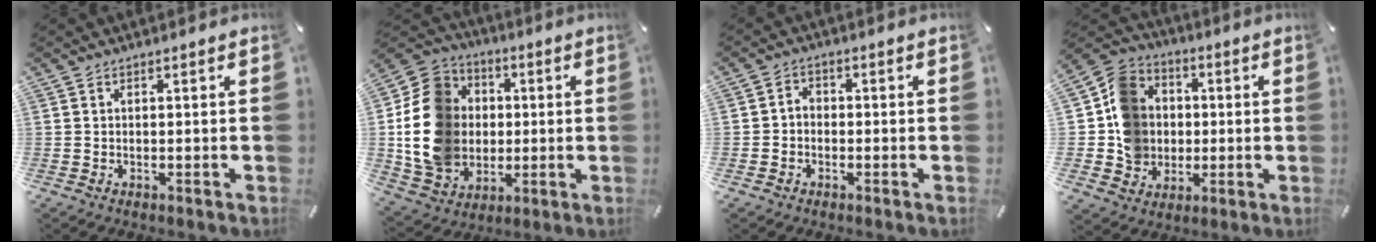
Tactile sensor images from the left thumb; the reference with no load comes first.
{"total": 17.5, "force": [-0.9, 15.5, 8.2], "torque": [-0.175, 0.017, -0.011]}
{"total": 2.6, "force": [-1.4, 2.0, 0.9], "torque": [-0.016, 0.013, -0.029]}
{"total": 13.2, "force": [-0.7, 12.3, 4.8], "torque": [-0.088, 0.022, -0.004]}